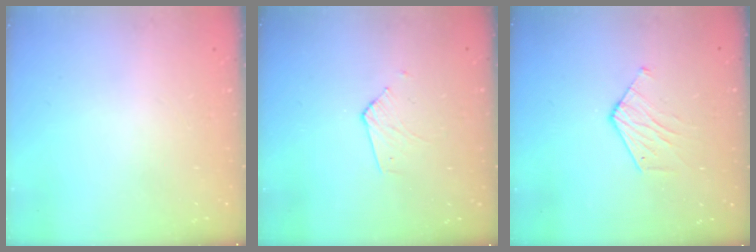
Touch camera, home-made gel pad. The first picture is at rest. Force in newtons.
{"total": 2.9, "press": 2.9, "slide": 0.2}
{"total": 6.3, "press": 6.3, "slide": 0.5}